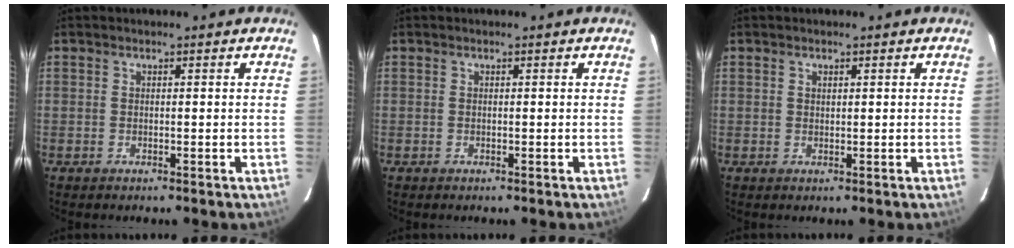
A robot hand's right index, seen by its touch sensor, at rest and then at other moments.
{"total": 0.0}
{"total": 0.7, "force": [0.4, 0.5, 0.2], "torque": [-0.003, 0.002, 0.009]}